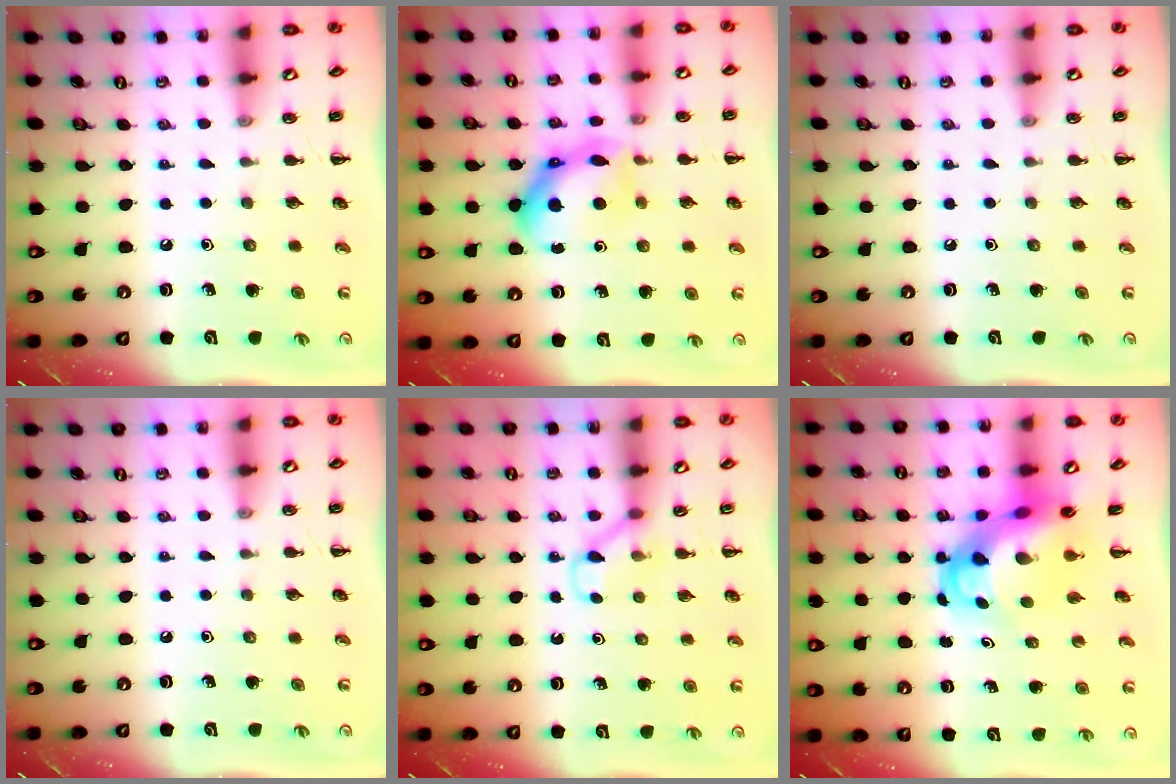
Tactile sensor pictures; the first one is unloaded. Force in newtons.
{"total": 10.7, "press": 10.6, "slide": 0.7}
{"total": 0.0}
{"total": 0.0}
{"total": 4.0, "press": 3.8, "slide": 1.2}
{"total": 6.4, "press": 6.1, "slide": 2.1}